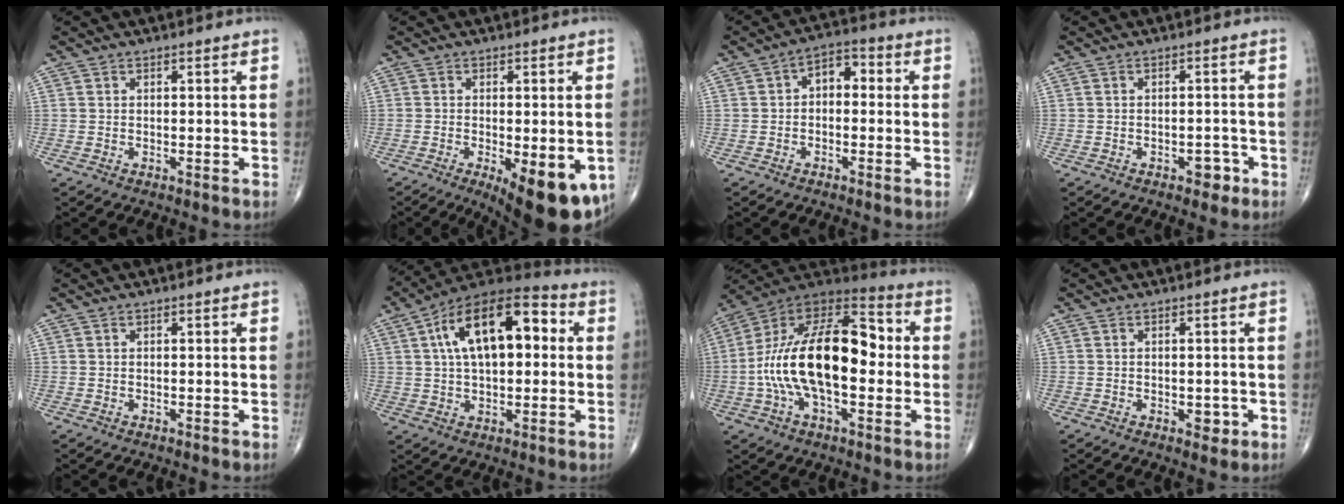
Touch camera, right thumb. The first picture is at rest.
{"total": 14.0, "force": [-5.4, 5.2, 11.8], "torque": [-0.128, -0.014, -0.065]}
{"total": 5.5, "force": [0.1, 3.5, 4.2], "torque": [-0.042, 0.022, -0.013]}
{"total": 2.8, "force": [-1.6, 1.6, 1.6], "torque": [-0.007, 0.011, -0.020]}
{"total": 0.0}
{"total": 19.0, "force": [4.0, 9.6, 15.9], "torque": [-0.241, 0.032, 0.053]}
{"total": 24.0, "force": [-1.0, 12.0, 20.7], "torque": [-0.362, 0.041, -0.024]}
{"total": 2.2, "force": [-0.7, 1.4, 1.5], "torque": [-0.007, 0.001, -0.007]}